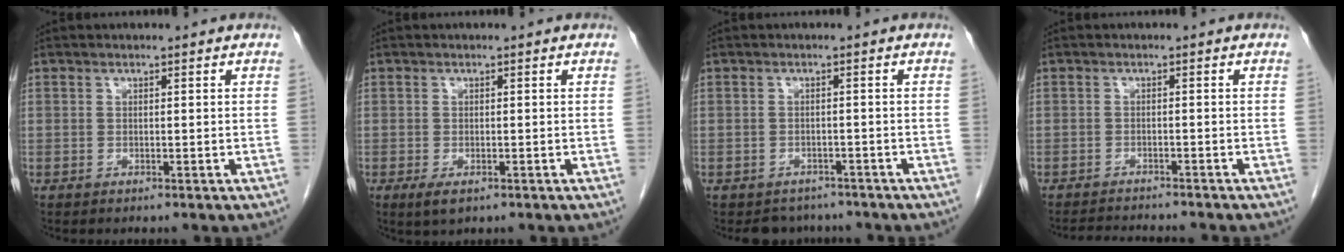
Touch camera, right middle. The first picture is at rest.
{"total": 2.3, "force": [-1.2, 0.9, 1.7], "torque": [-0.036, -0.004, -0.016]}
{"total": 4.0, "force": [-3.5, 1.9, -0.2], "torque": [0.005, 0.005, -0.048]}
{"total": 5.4, "force": [-5.2, 0.2, 1.4], "torque": [-0.018, -0.011, -0.079]}